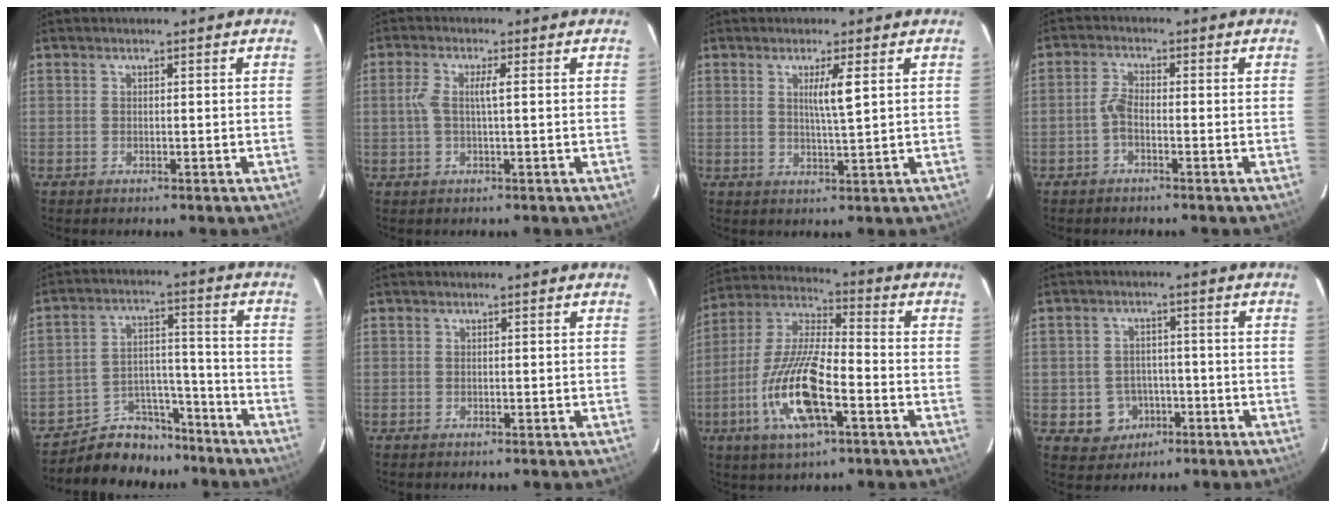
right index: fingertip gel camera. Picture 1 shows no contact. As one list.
[{"total": 3.5, "force": [0.3, 0.4, 3.4], "torque": [-0.074, 0.008, 0.007]}, {"total": 3.7, "force": [1.2, -0.4, 3.5], "torque": [-0.065, -0.007, 0.020]}, {"total": 2.6, "force": [-1.0, 0.9, 2.2], "torque": [-0.048, 0.003, -0.023]}, {"total": 9.5, "force": [-8.7, 3.8, 0.2], "torque": [0.005, 0.046, -0.146]}, {"total": 0.0}, {"total": 15.6, "force": [-5.6, 3.6, 14.1], "torque": [-0.294, -0.007, -0.101]}, {"total": 5.5, "force": [-1.8, 5.1, 1.0], "torque": [-0.014, 0.009, -0.018]}]